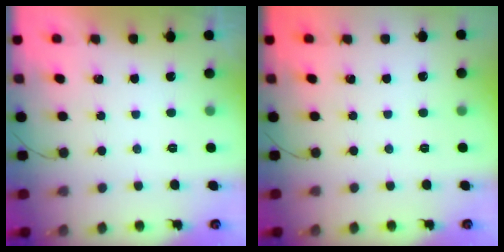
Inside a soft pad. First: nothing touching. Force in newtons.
{"total": 0.0}